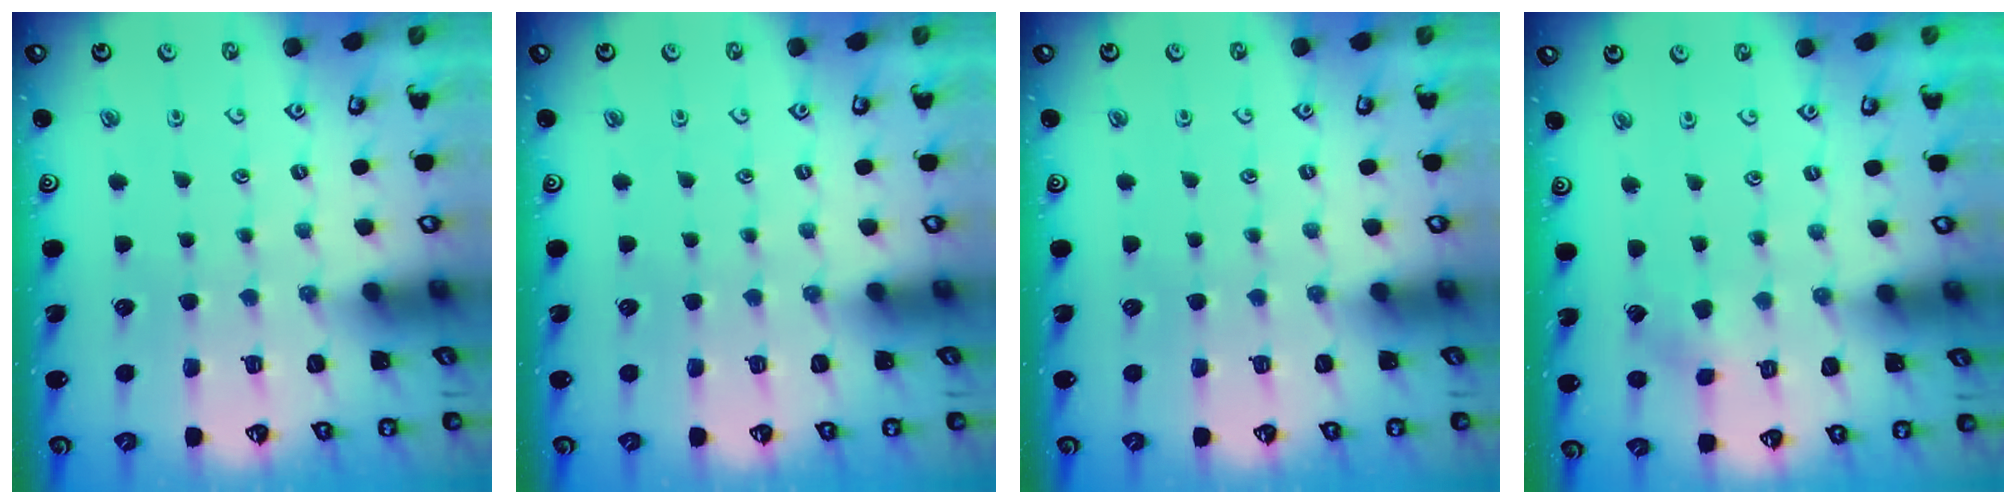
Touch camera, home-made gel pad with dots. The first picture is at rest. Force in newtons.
{"total": 0.0}
{"total": 0.0}
{"total": 2.6, "press": 2.6, "slide": 0.2}